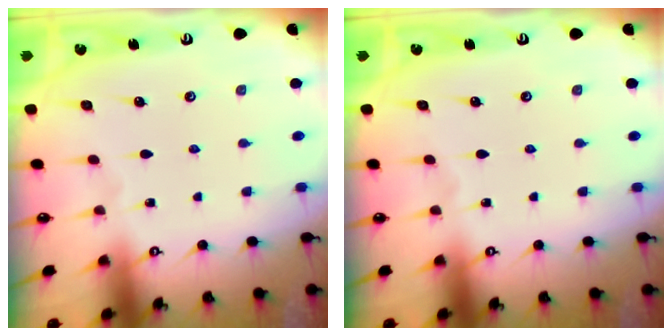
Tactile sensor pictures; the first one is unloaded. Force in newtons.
{"total": 0.0}